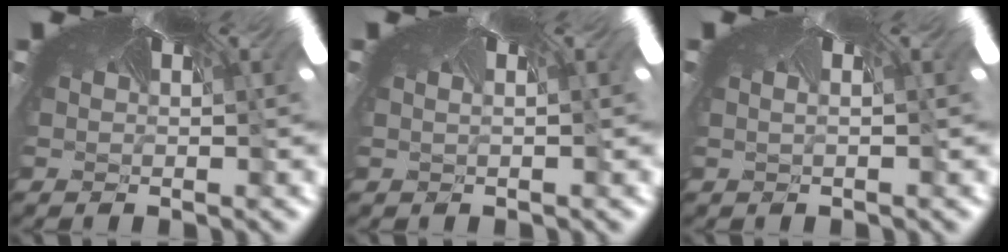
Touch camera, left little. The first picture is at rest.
{"total": 1.4, "force": [-1.3, -0.1, 0.3], "torque": [-0.010, -0.016, -0.009]}
{"total": 1.7, "force": [-1.7, 0.0, 0.4], "torque": [-0.015, -0.021, -0.012]}